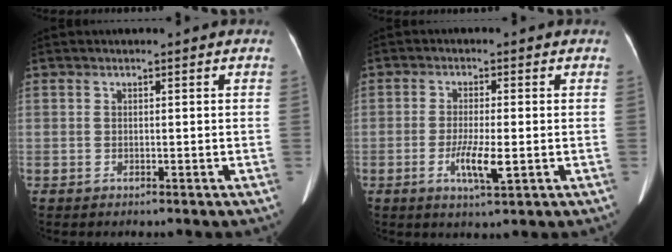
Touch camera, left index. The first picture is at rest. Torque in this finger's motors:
{"motor_torque": [0.07, 0.02, 0.09, 0.03]}